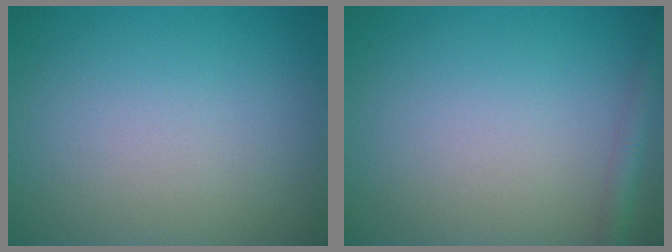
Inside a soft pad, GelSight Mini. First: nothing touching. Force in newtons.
{"total": 1.8, "press": 1.8, "slide": 0.1}